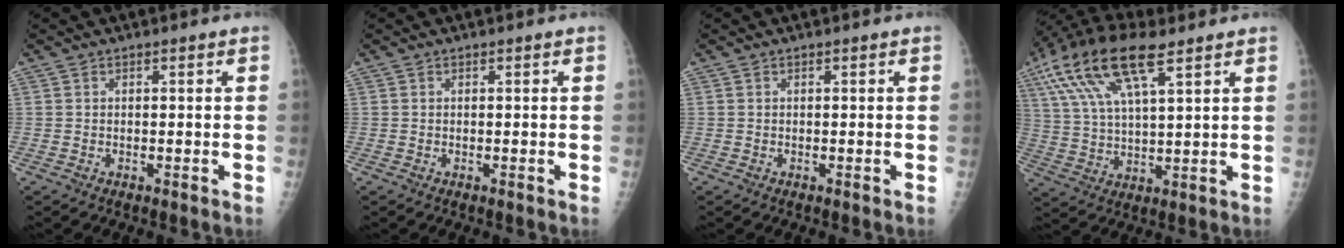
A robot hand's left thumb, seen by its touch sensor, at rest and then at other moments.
{"total": 0.0}
{"total": 0.0}
{"total": 17.0, "force": [9.0, 5.9, 13.2], "torque": [-0.269, 0.002, 0.168]}